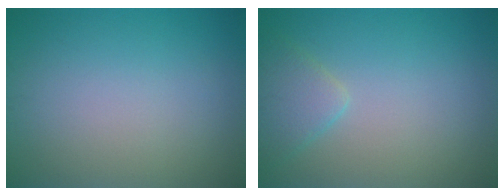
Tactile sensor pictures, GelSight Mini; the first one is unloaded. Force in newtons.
{"total": 2.4, "press": 2.4, "slide": 0.2}